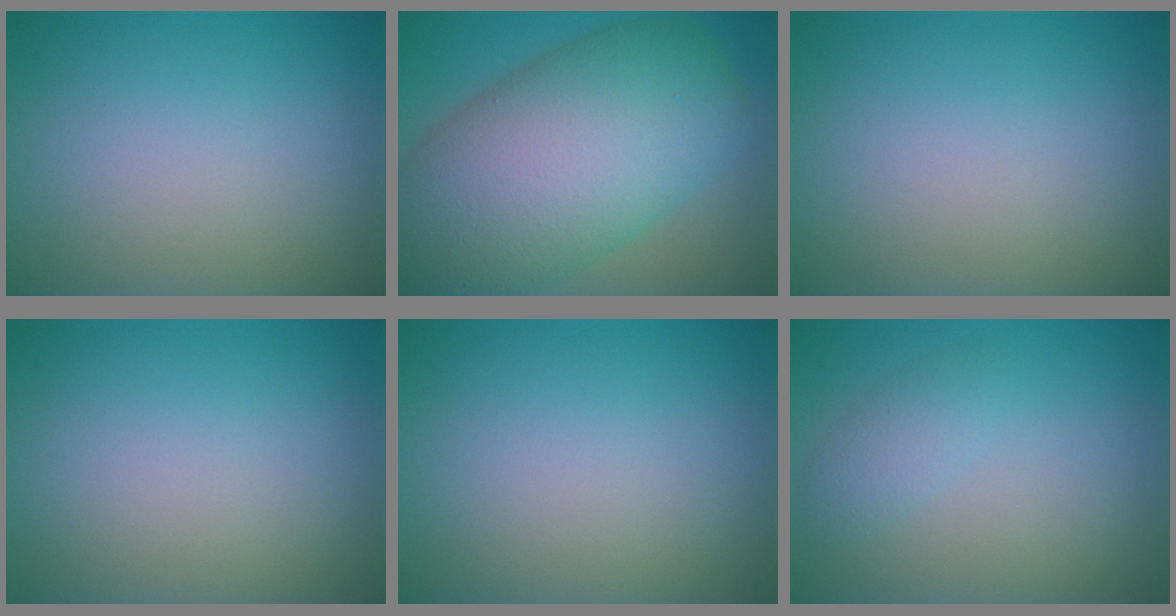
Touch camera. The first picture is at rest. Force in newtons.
{"total": 14.5, "press": 14.5, "slide": 0.7}
{"total": 0.0}
{"total": 0.0}
{"total": 0.0}
{"total": 1.6, "press": 1.6, "slide": 0.0}